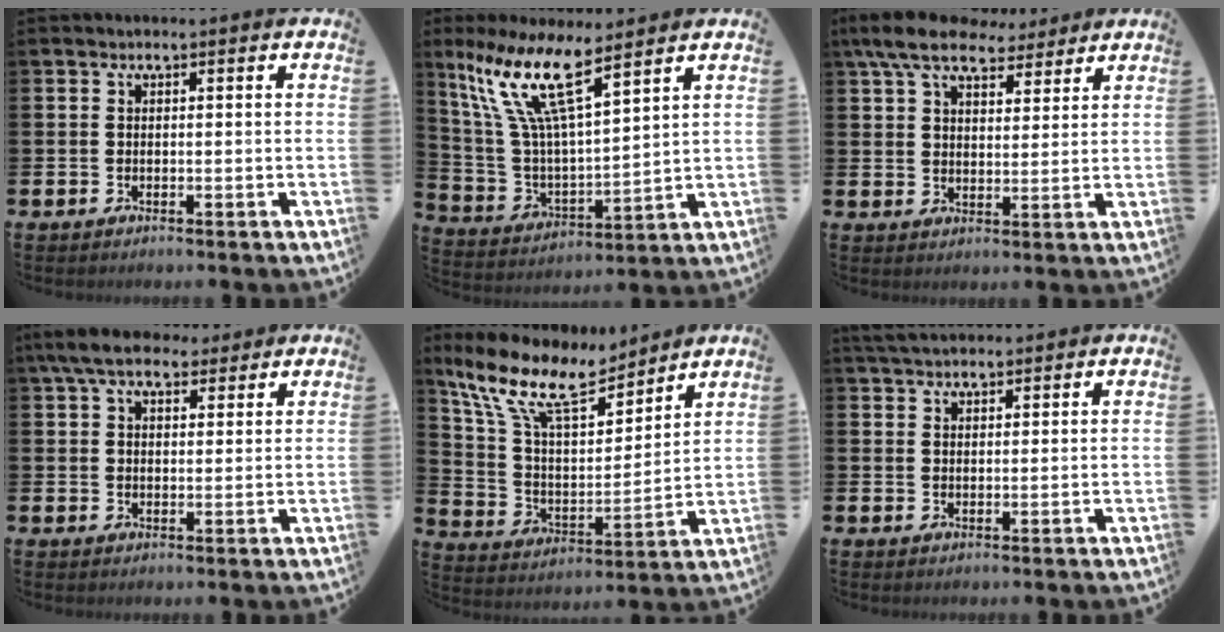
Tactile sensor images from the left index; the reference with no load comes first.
{"total": 11.8, "force": [8.1, 2.6, 8.2], "torque": [-0.191, -0.034, 0.140]}
{"total": 8.5, "force": [7.2, 3.2, 3.3], "torque": [-0.081, -0.023, 0.132]}
{"total": 6.8, "force": [5.9, 2.6, 2.4], "torque": [-0.058, -0.013, 0.108]}
{"total": 12.7, "force": [10.6, 3.8, 5.8], "torque": [-0.165, -0.056, 0.188]}
{"total": 3.4, "force": [3.2, 0.7, 0.8], "torque": [-0.021, -0.009, 0.061]}